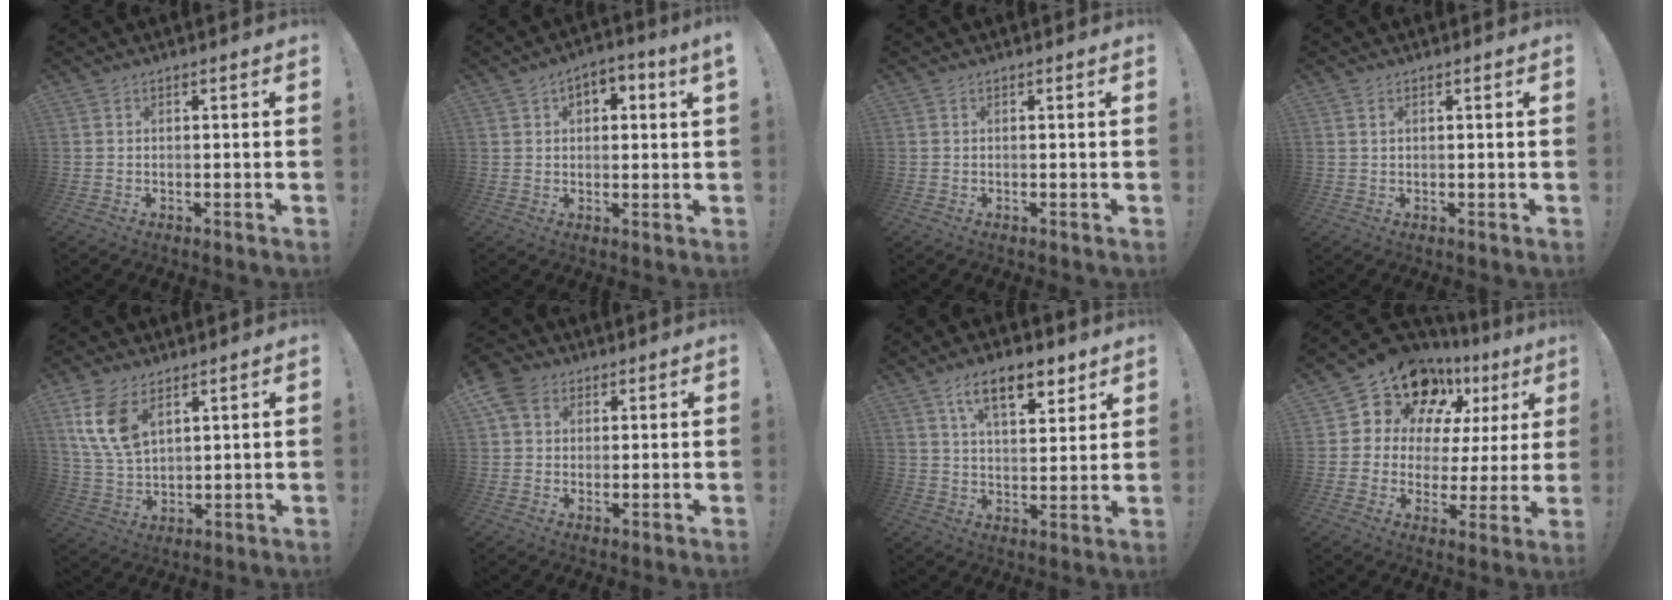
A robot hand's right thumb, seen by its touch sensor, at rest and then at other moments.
{"total": 3.6, "force": [0.9, 2.4, 2.6], "torque": [-0.035, 0.005, 0.012]}
{"total": 0.0}
{"total": 0.9, "force": [0.5, 0.5, 0.6], "torque": [-0.005, -0.002, 0.008]}
{"total": 11.5, "force": [6.1, 6.5, 7.3], "torque": [-0.148, -0.021, 0.118]}
{"total": 7.9, "force": [3.5, 6.2, 3.4], "torque": [-0.068, -0.007, 0.070]}
{"total": 12.1, "force": [7.2, 5.1, 8.3], "torque": [-0.117, -0.028, 0.124]}
{"total": 15.7, "force": [10.9, 9.4, 6.3], "torque": [-0.099, -0.086, 0.207]}